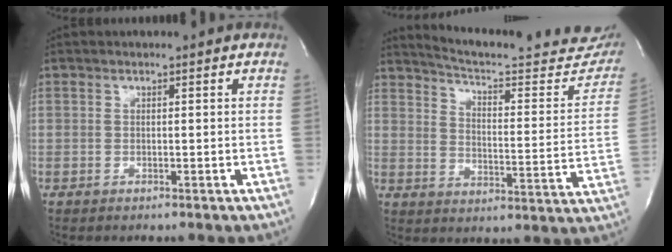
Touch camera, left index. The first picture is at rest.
{"total": 24.6, "force": [22.7, 3.8, 8.7], "torque": [-0.120, -0.087, 0.277]}